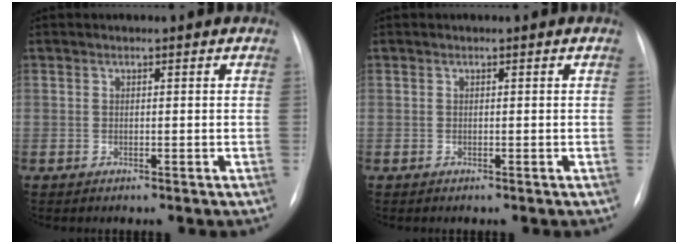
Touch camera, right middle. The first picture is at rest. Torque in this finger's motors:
{"motor_torque": [-0.10, -0.19, -0.08, 0.00]}